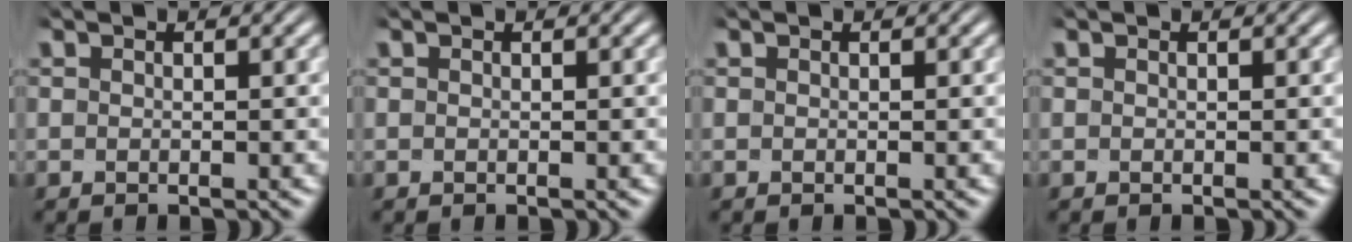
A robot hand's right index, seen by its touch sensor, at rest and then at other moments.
{"total": 0.0}
{"total": 0.0}
{"total": 0.0}